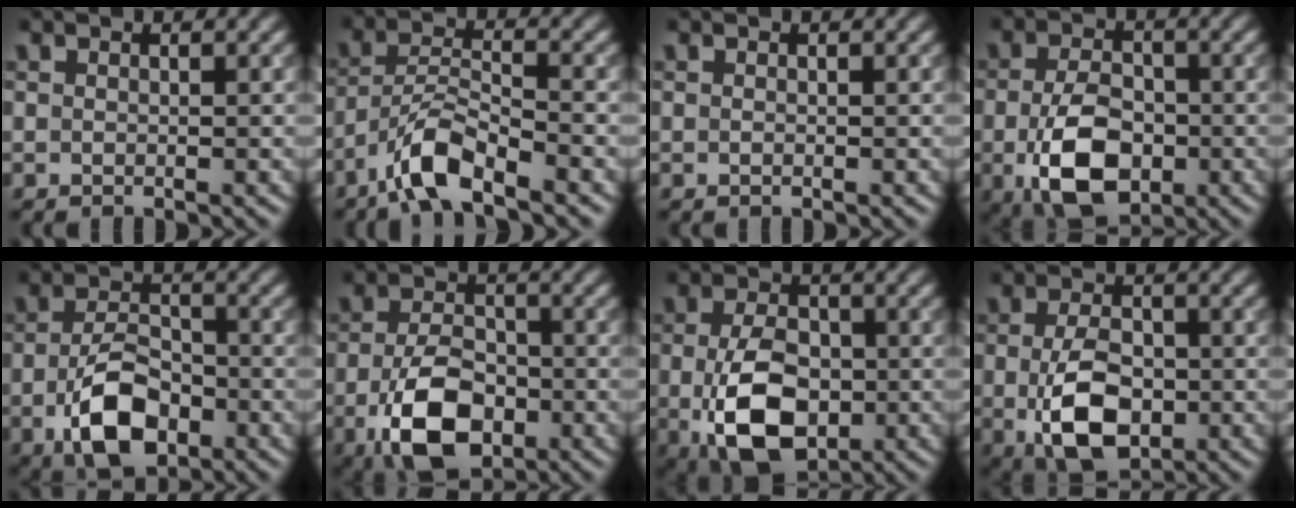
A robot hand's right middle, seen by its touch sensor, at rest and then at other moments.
{"total": 5.0, "force": [-3.5, 1.2, 3.3], "torque": [-0.061, 0.004, -0.075]}
{"total": 0.0}
{"total": 7.6, "force": [-2.2, 4.5, 5.6], "torque": [-0.121, -0.013, -0.039]}
{"total": 6.9, "force": [-2.8, 3.8, 5.1], "torque": [-0.096, -0.008, -0.054]}
{"total": 8.0, "force": [-3.2, 4.6, 5.7], "torque": [-0.123, -0.015, -0.057]}
{"total": 8.5, "force": [-1.8, 5.3, 6.4], "torque": [-0.135, -0.014, -0.030]}
{"total": 7.1, "force": [-1.5, 4.2, 5.5], "torque": [-0.114, -0.010, -0.026]}